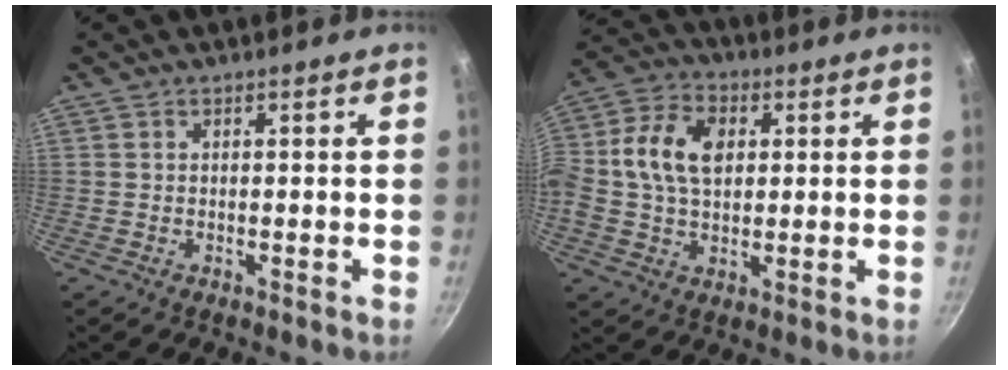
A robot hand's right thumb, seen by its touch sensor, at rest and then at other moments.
{"total": 12.7, "force": [1.8, 8.6, 9.1], "torque": [-0.160, 0.016, 0.015]}